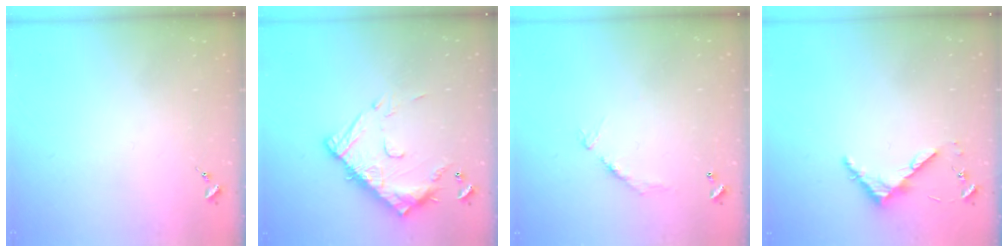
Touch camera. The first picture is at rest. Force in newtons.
{"total": 15.4, "press": 15.4, "slide": 1.4}
{"total": 9.1, "press": 9.1, "slide": 0.8}
{"total": 4.6, "press": 4.6, "slide": 0.4}